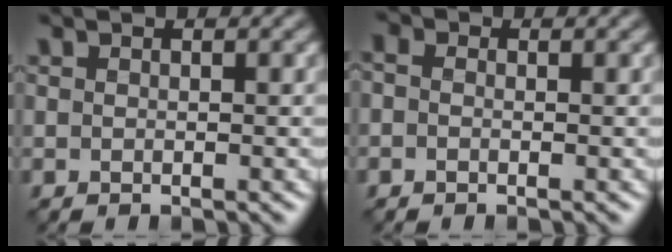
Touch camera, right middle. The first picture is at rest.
{"total": 1.4, "force": [0.1, 1.1, 0.8], "torque": [-0.020, 0.000, -0.014]}